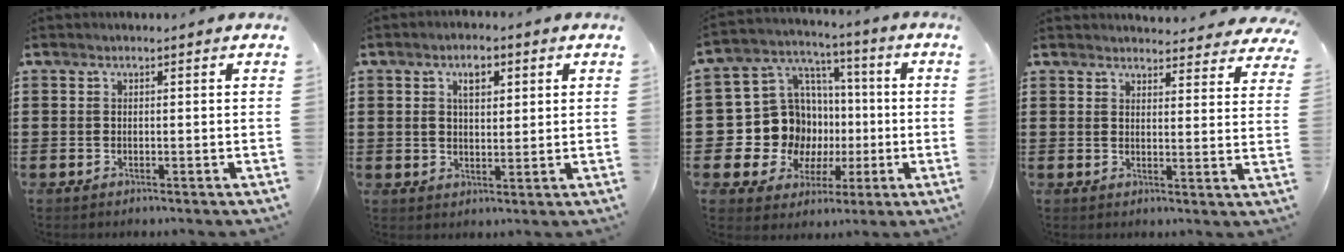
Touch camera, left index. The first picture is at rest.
{"total": 4.1, "force": [1.7, 2.1, 3.1], "torque": [-0.059, 0.010, 0.026]}
{"total": 12.8, "force": [-1.2, 12.1, 4.1], "torque": [-0.118, -0.008, -0.007]}
{"total": 3.6, "force": [3.5, 0.4, 0.4], "torque": [-0.004, -0.020, 0.063]}